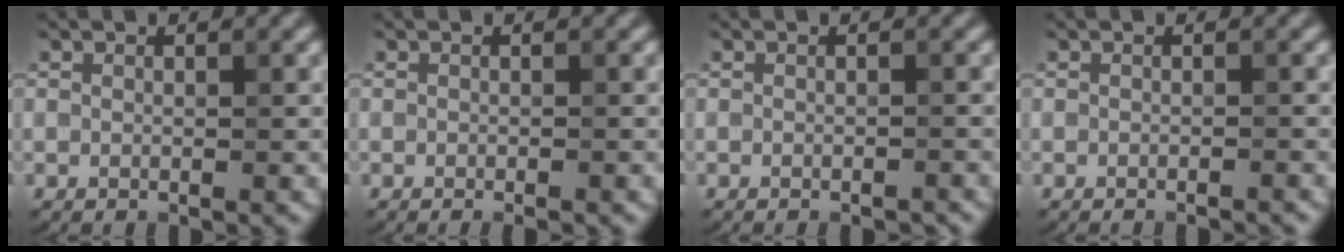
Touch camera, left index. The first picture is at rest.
{"total": 0.9, "force": [-0.6, 0.2, 0.7], "torque": [-0.008, -0.006, -0.010]}
{"total": 1.3, "force": [-1.1, 0.2, 0.6], "torque": [-0.001, -0.003, -0.016]}
{"total": 1.2, "force": [-1.0, 0.3, 0.7], "torque": [0.003, -0.004, -0.020]}